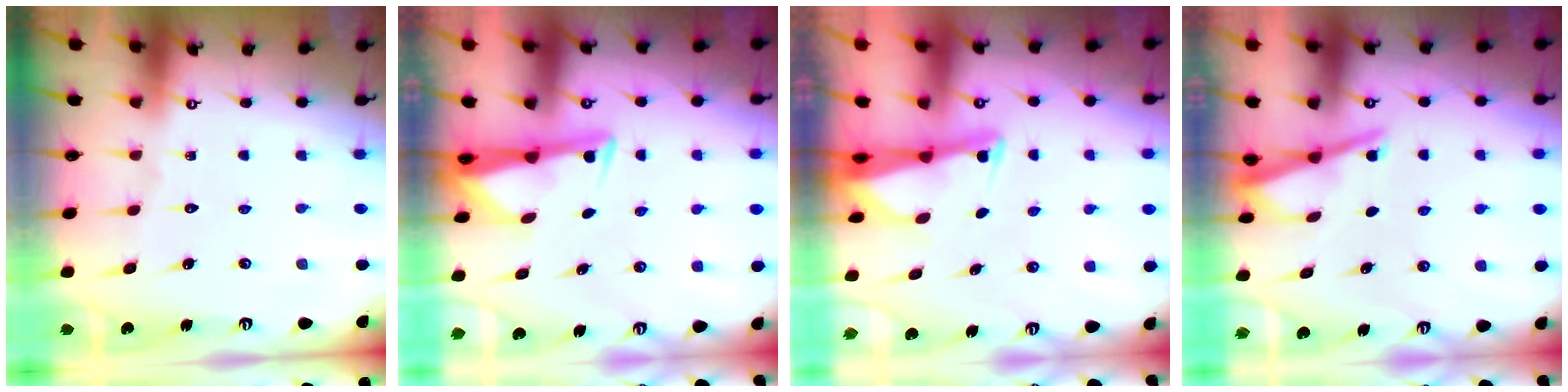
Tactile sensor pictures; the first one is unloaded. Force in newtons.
{"total": 2.9, "press": 2.8, "slide": 0.5}
{"total": 2.6, "press": 2.6, "slide": 0.2}
{"total": 2.9, "press": 2.9, "slide": 0.2}